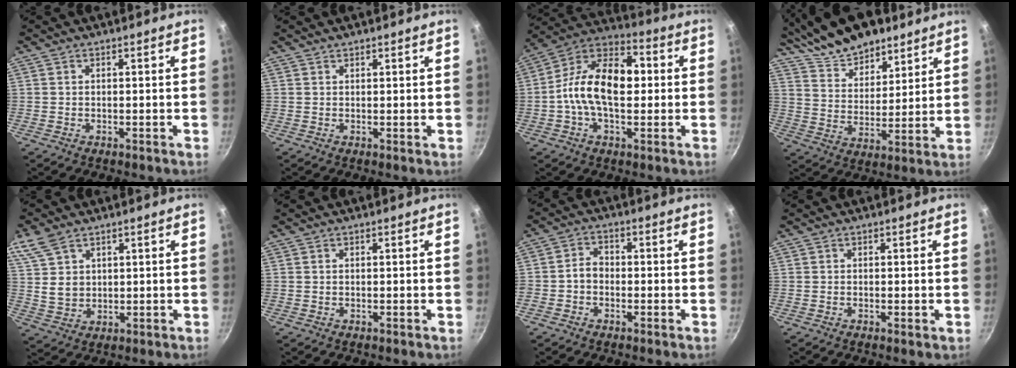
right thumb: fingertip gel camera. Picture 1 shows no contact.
{"total": 0.8, "force": [0.8, 0.2, 0.0], "torque": [0.002, -0.005, 0.012]}
{"total": 16.7, "force": [0.2, 9.8, 13.5], "torque": [-0.202, 0.036, -0.023]}
{"total": 17.7, "force": [13.6, 8.0, 8.1], "torque": [-0.107, -0.049, 0.234]}
{"total": 7.6, "force": [4.4, 4.8, 3.9], "torque": [-0.058, -0.016, 0.093]}
{"total": 0.0}
{"total": 3.3, "force": [-1.3, 2.5, 1.8], "torque": [-0.024, 0.022, -0.031]}
{"total": 0.7, "force": [-0.2, 0.1, 0.7], "torque": [-0.012, -0.002, -0.004]}